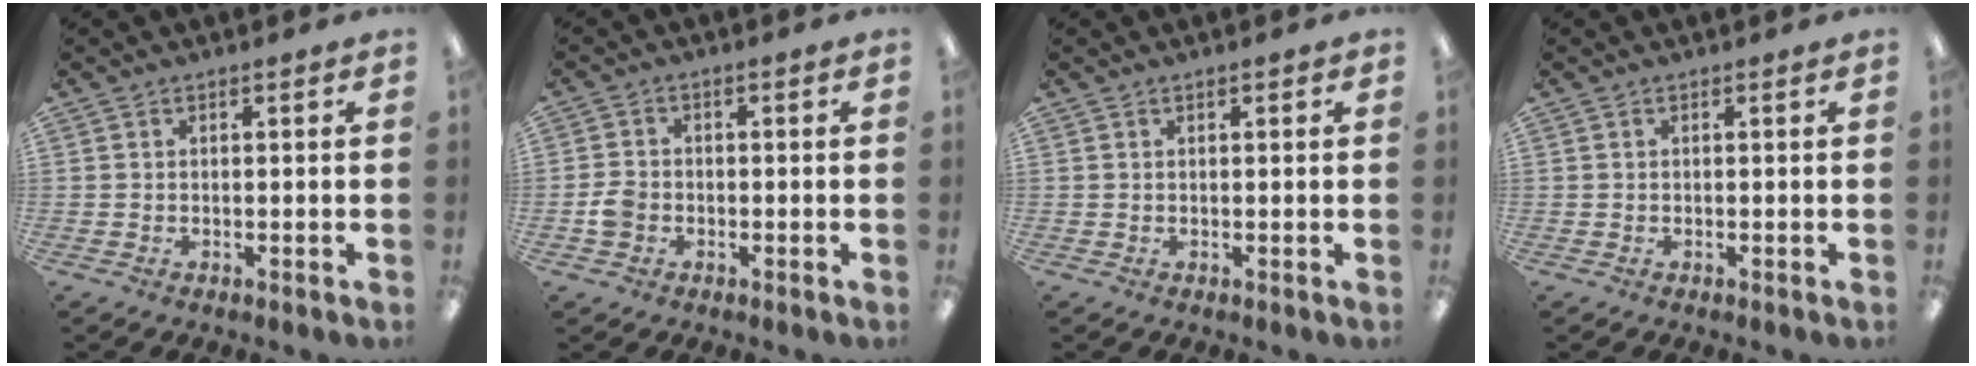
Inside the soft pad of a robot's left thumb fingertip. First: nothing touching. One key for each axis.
{"total": 3.5, "fx": -1.2, "fy": 2.7, "fz": 1.8, "tx": -0.029, "ty": 0.009, "tz": -0.022}
{"total": 0.7, "fx": 0.4, "fy": 0.2, "fz": 0.6, "tx": -0.012, "ty": 0.001, "tz": 0.007}
{"total": 0.0}